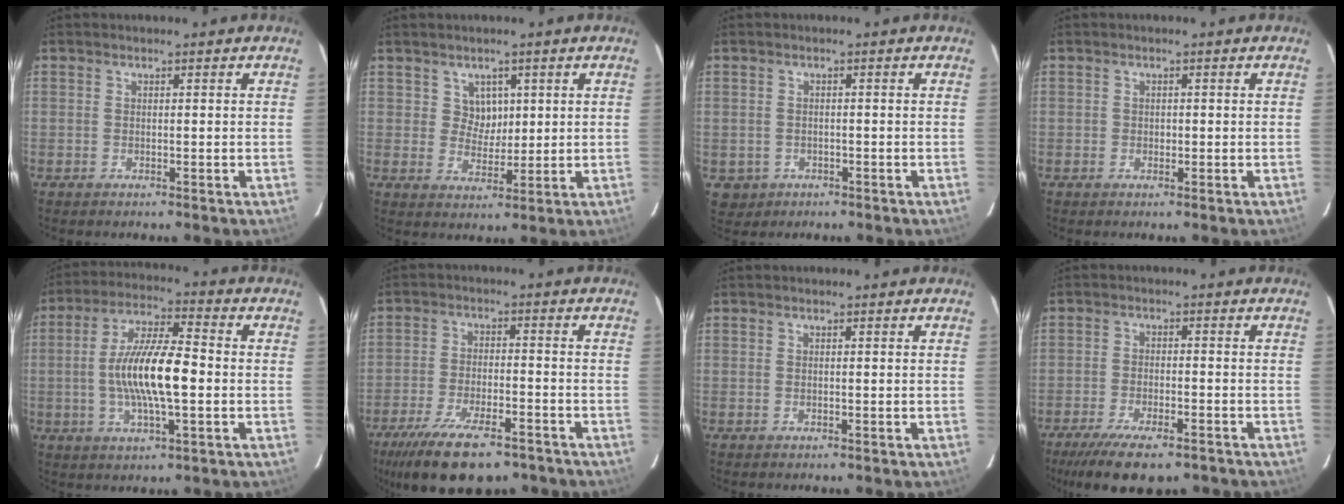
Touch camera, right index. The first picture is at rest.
{"total": 4.0, "force": [1.7, 3.6, 0.8], "torque": [-0.009, 0.004, 0.033]}
{"total": 3.7, "force": [-1.0, 3.5, 0.7], "torque": [-0.024, 0.002, -0.005]}
{"total": 0.9, "force": [-0.2, 0.9, 0.1], "torque": [0.000, -0.001, -0.002]}
{"total": 13.1, "force": [-1.4, 3.4, 12.5], "torque": [-0.240, 0.004, -0.027]}
{"total": 16.7, "force": [-12.0, 5.9, 10.0], "torque": [-0.210, -0.035, -0.191]}
{"total": 0.0}
{"total": 13.1, "force": [-9.8, 4.1, 7.6], "torque": [-0.168, -0.036, -0.156]}